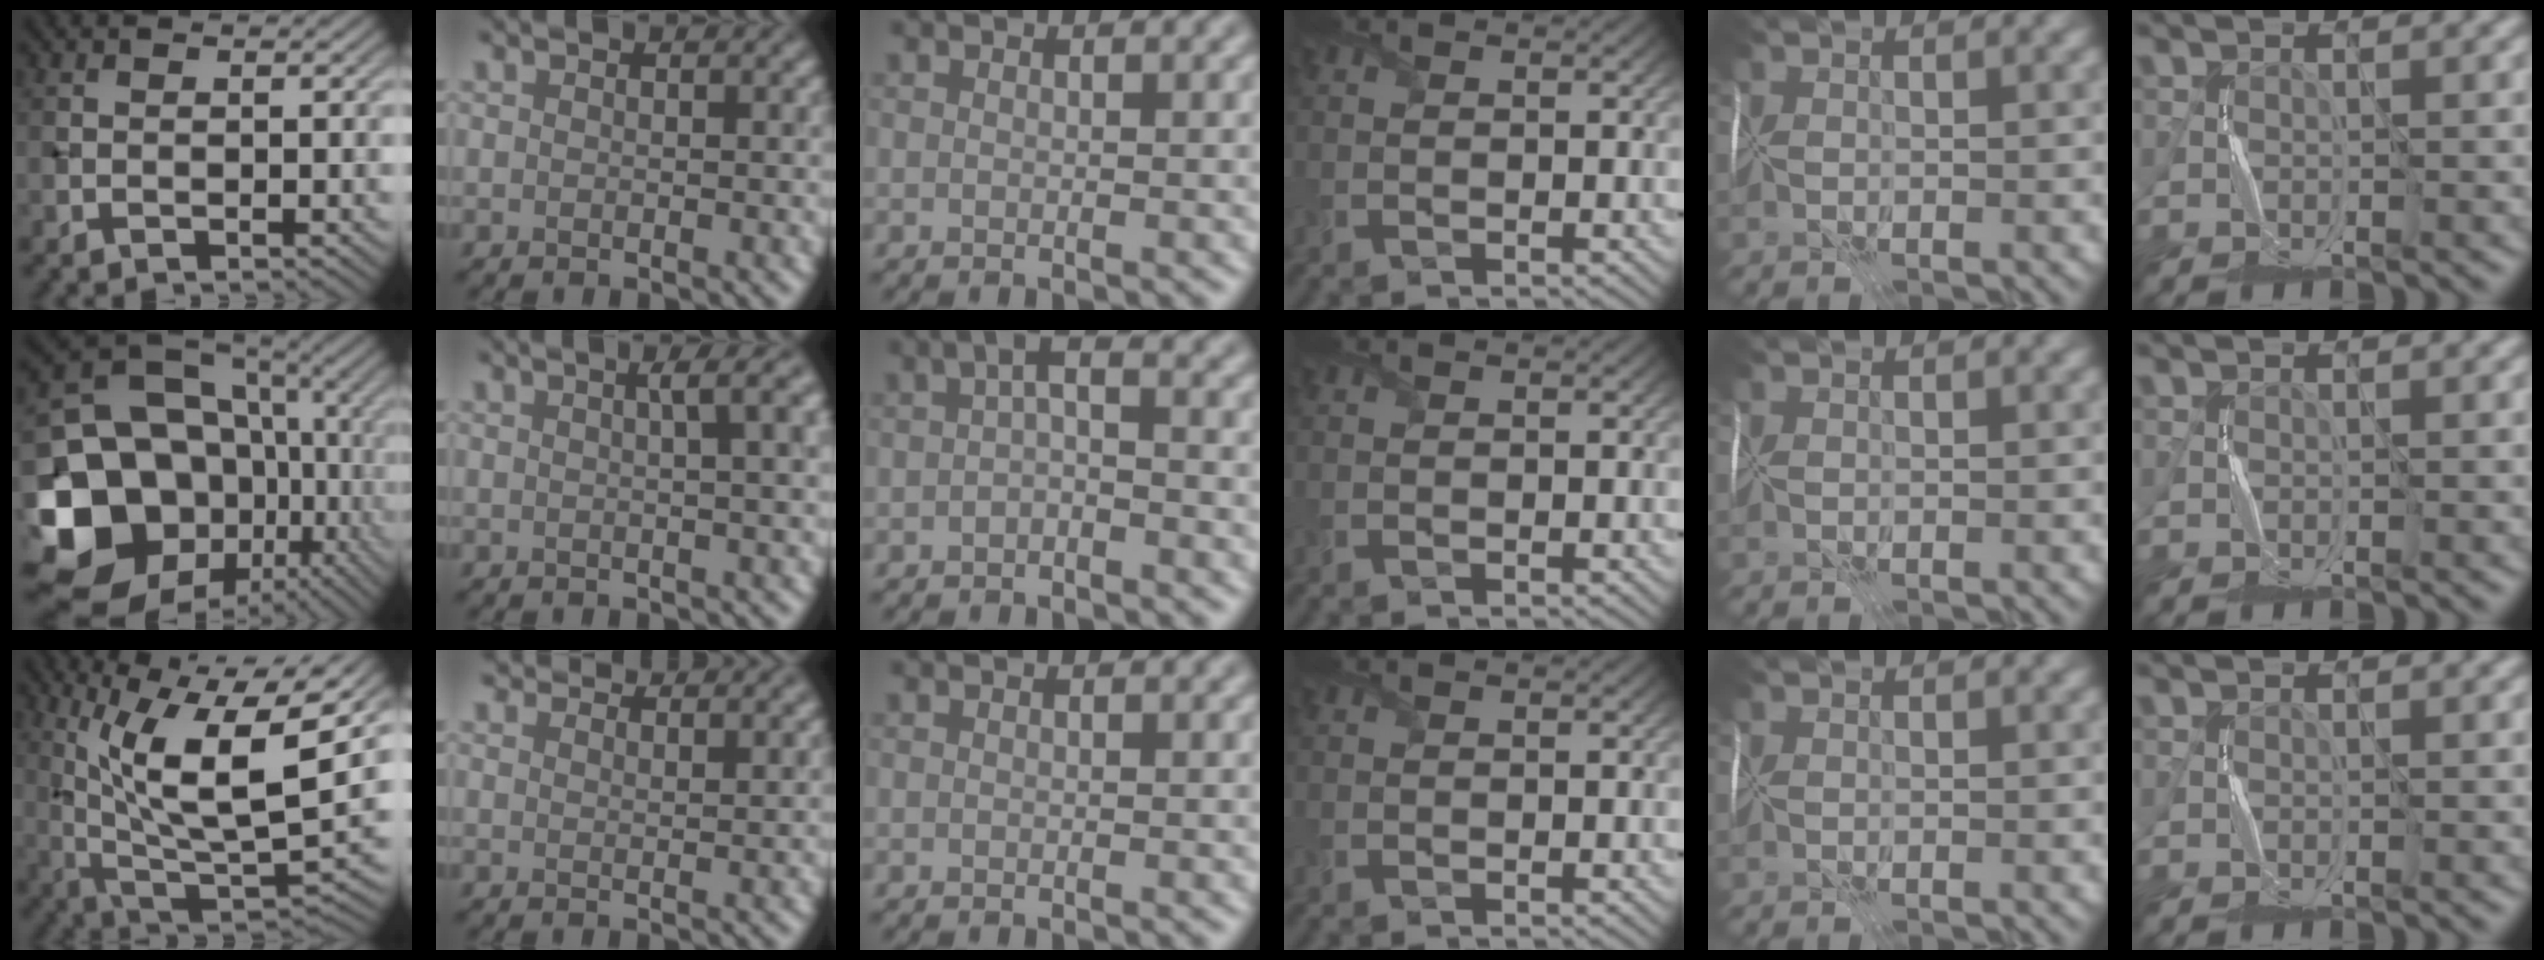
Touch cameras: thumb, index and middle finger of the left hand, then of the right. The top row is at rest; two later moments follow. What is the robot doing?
{"motion": "fold", "object": "wrapping paper"}